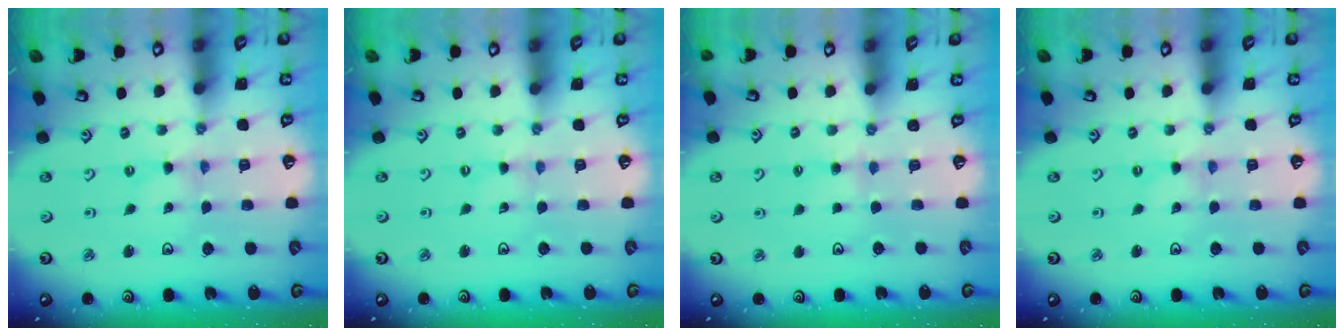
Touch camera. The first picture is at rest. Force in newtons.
{"total": 0.0}
{"total": 2.5, "press": 2.5, "slide": 0.4}
{"total": 0.0}